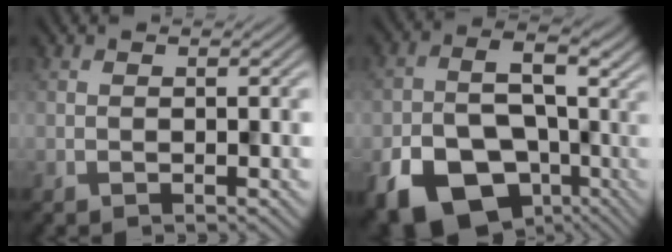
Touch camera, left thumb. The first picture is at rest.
{"total": 14.7, "force": [-6.0, 10.4, 8.4], "torque": [-0.149, -0.022, -0.095]}